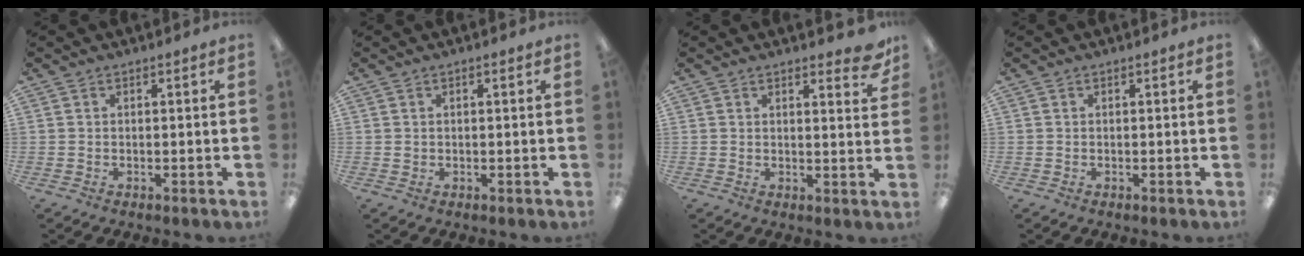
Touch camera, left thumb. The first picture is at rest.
{"total": 0.6, "force": [0.3, 0.4, 0.4], "torque": [-0.009, 0.005, 0.003]}
{"total": 4.4, "force": [3.5, 1.2, 2.4], "torque": [-0.016, -0.024, 0.056]}
{"total": 0.0}